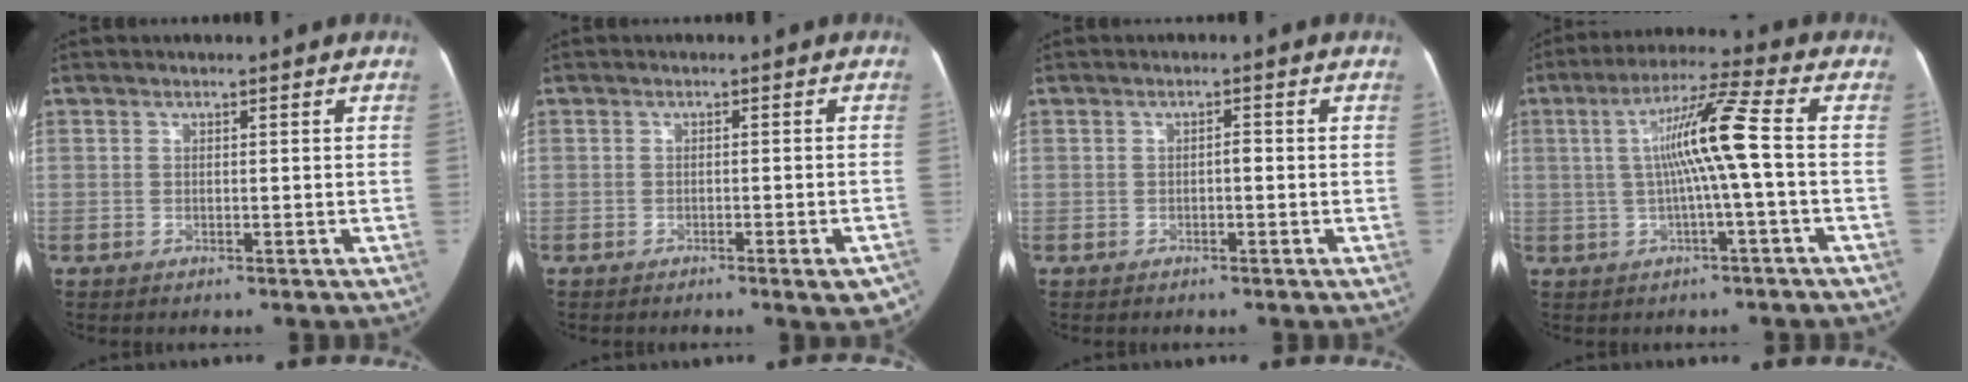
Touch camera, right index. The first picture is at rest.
{"total": 4.1, "force": [-2.8, 0.5, 3.0], "torque": [-0.022, -0.002, -0.035]}
{"total": 0.9, "force": [-0.3, 0.3, 0.8], "torque": [-0.010, 0.003, -0.007]}
{"total": 9.6, "force": [0.0, -1.1, 9.5], "torque": [-0.173, 0.015, -0.001]}